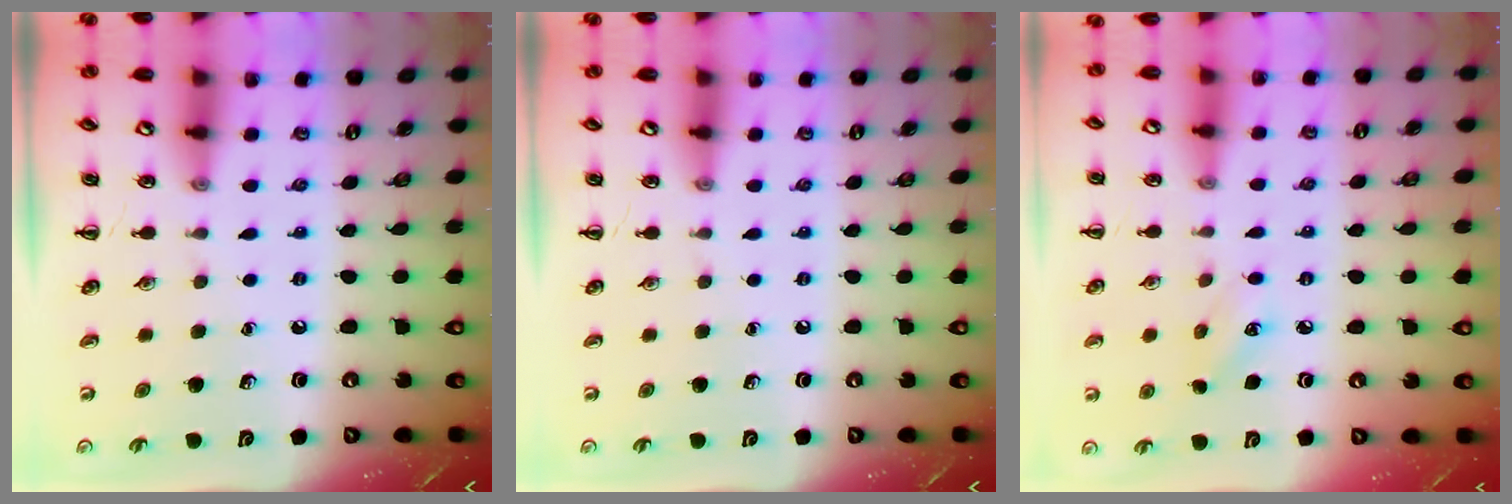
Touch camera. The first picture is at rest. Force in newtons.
{"total": 0.0}
{"total": 4.9, "press": 4.7, "slide": 1.3}